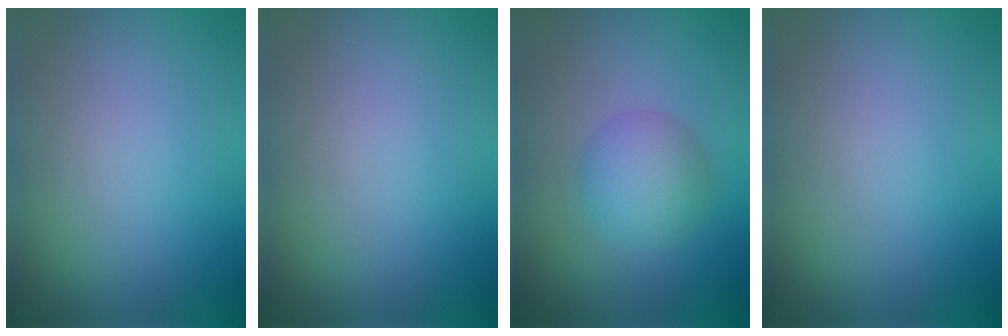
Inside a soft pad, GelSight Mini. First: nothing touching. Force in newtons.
{"total": 0.0}
{"total": 3.8, "press": 3.8, "slide": 0.0}
{"total": 0.0}